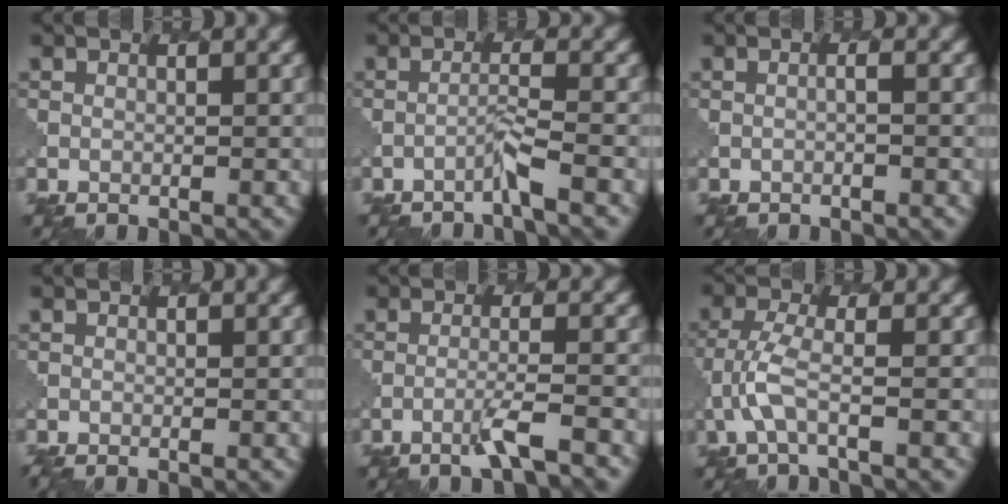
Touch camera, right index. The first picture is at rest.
{"total": 1.5, "force": [-1.0, -0.2, 1.2], "torque": [-0.013, 0.011, -0.027]}
{"total": 0.7, "force": [-0.2, 0.1, 0.6], "torque": [-0.003, 0.003, -0.009]}
{"total": 1.2, "force": [-0.9, 0.4, 0.7], "torque": [-0.001, 0.001, -0.011]}
{"total": 2.5, "force": [-1.5, 0.0, 2.0], "torque": [-0.033, 0.005, -0.037]}
{"total": 2.7, "force": [-1.0, 0.5, 2.4], "torque": [-0.058, 0.004, -0.027]}